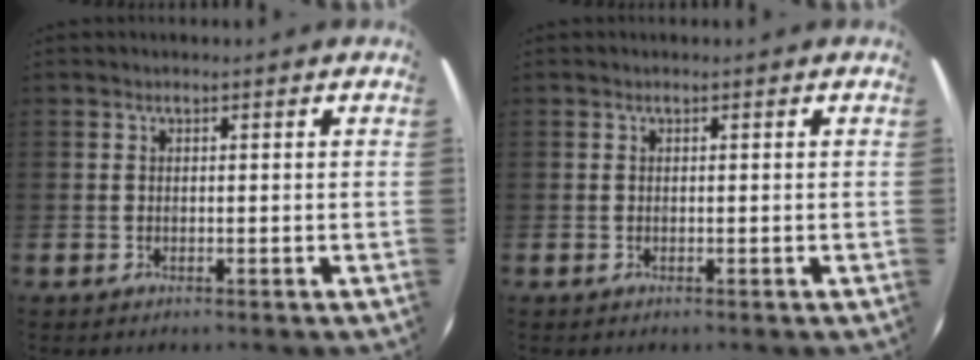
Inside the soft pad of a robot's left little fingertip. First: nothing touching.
{"total": 0.0}